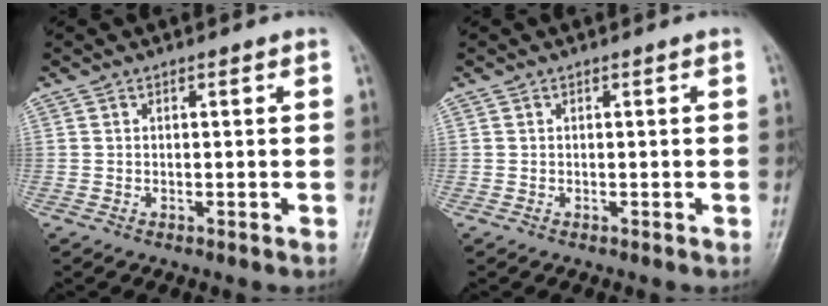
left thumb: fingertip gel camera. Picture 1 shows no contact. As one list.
[{"total": 0.0}]